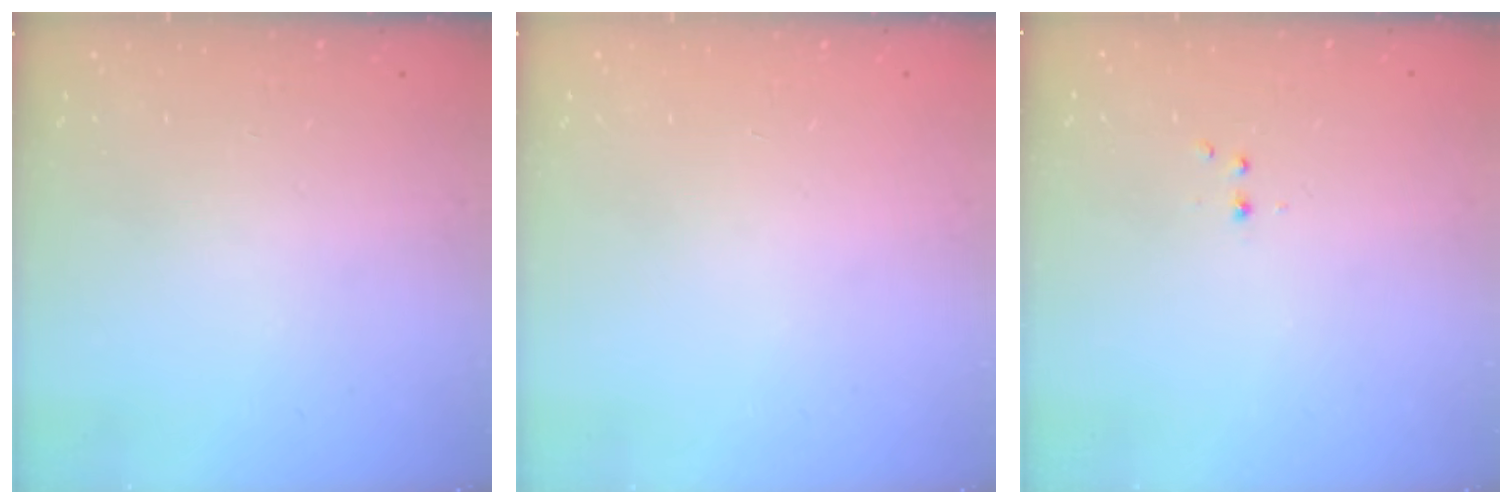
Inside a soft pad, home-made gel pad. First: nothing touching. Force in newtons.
{"total": 0.0}
{"total": 2.2, "press": 1.9, "slide": 1.0}